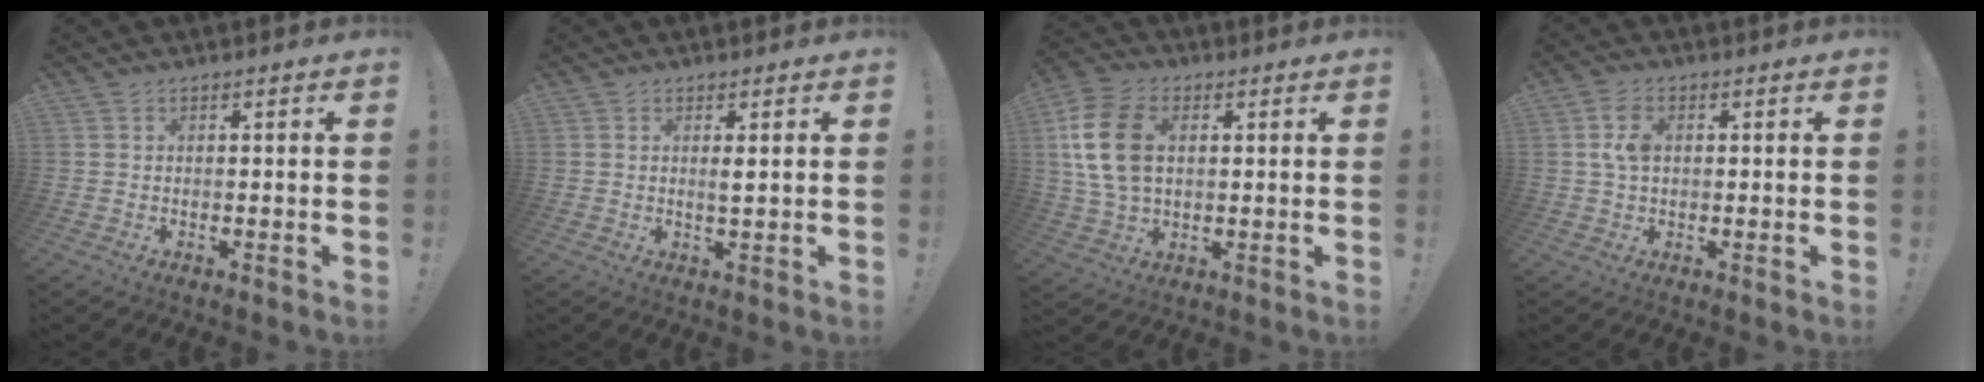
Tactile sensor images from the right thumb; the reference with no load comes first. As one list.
[{"total": 1.9, "force": [0.6, 0.2, 1.8], "torque": [-0.028, -0.005, 0.007]}, {"total": 14.9, "force": [2.5, 10.0, 10.8], "torque": [-0.209, 0.008, 0.052]}, {"total": 6.1, "force": [1.2, 3.7, 4.7], "torque": [-0.094, 0.007, 0.022]}]